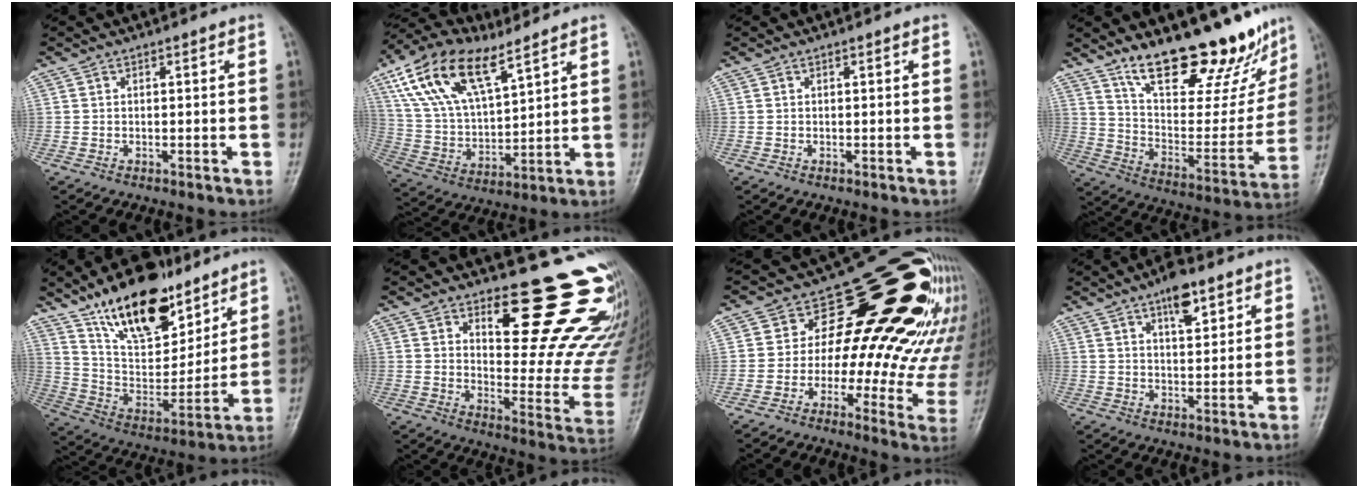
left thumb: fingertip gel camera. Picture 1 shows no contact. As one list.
[{"total": 18.0, "force": [10.3, 8.3, 12.2], "torque": [-0.218, -0.019, 0.200]}, {"total": 0.0}, {"total": 23.6, "force": [18.0, 8.4, 12.9], "torque": [-0.143, -0.104, 0.281]}, {"total": 22.3, "force": [14.8, 10.1, 13.3], "torque": [-0.168, -0.068, 0.263]}, {"total": 21.0, "force": [14.8, 6.8, 13.3], "torque": [-0.127, -0.126, 0.197]}, {"total": 23.5, "force": [9.5, 12.9, 17.2], "torque": [-0.184, -0.011, 0.103]}, {"total": 7.2, "force": [4.2, 3.0, 5.0], "torque": [-0.058, -0.021, 0.062]}]